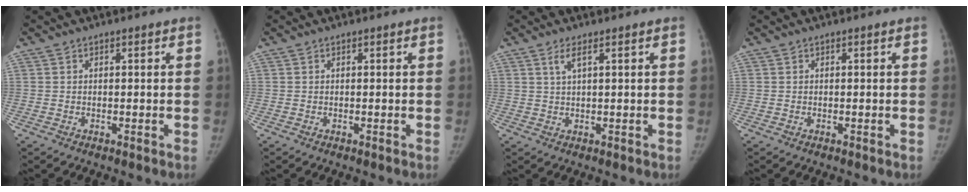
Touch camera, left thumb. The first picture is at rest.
{"total": 0.0}
{"total": 2.5, "force": [1.3, 0.4, 2.0], "torque": [-0.050, -0.001, 0.031]}
{"total": 0.0}